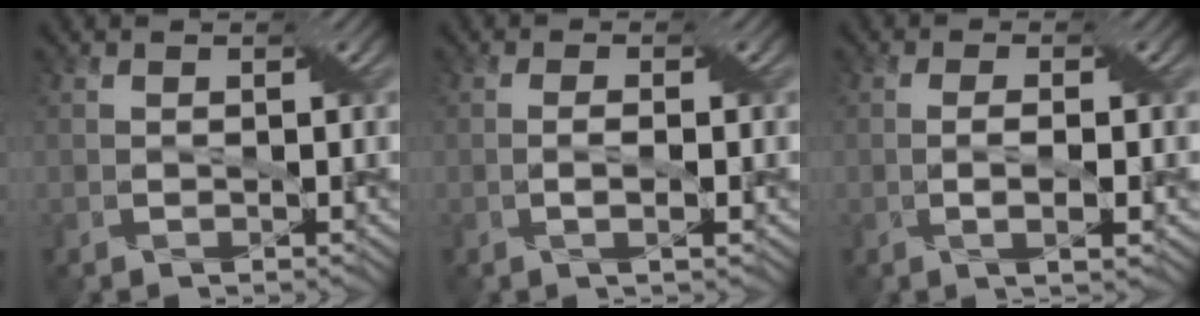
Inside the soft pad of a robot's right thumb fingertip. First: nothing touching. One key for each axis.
{"total": 1.8, "fx": -0.4, "fy": 0.2, "fz": 1.7, "tx": -0.034, "ty": 0.005, "tz": -0.010}
{"total": 2.8, "fx": -0.5, "fy": 0.5, "fz": 2.7, "tx": -0.053, "ty": 0.004, "tz": -0.010}